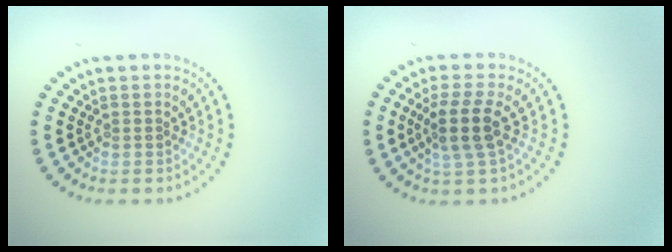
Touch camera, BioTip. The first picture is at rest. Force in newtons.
{"total": 3.4, "press": 2.8, "slide": 1.9}